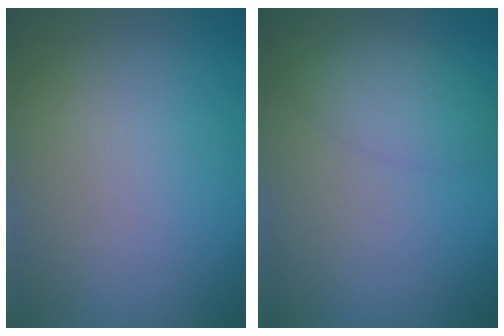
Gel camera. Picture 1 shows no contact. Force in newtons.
{"total": 2.7, "press": 2.7, "slide": 0.1}